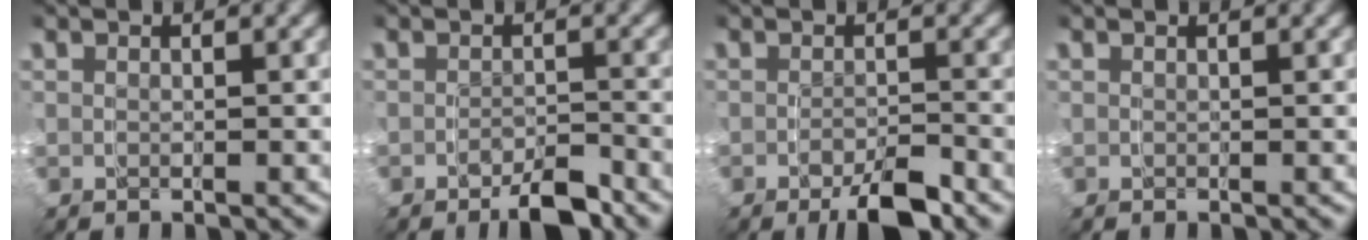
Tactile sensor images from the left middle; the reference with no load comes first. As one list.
[{"total": 2.2, "force": [-2.0, 0.2, 0.8], "torque": [-0.006, 0.002, -0.039]}, {"total": 2.8, "force": [-2.0, 0.4, 1.9], "torque": [-0.025, -0.005, -0.036]}, {"total": 0.0}]